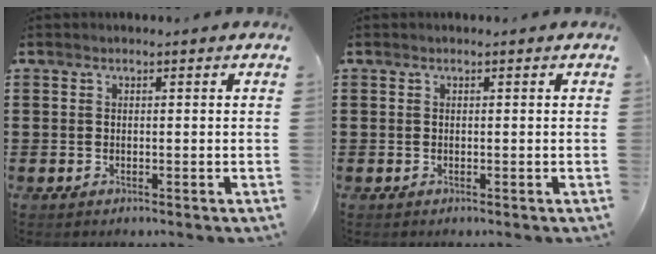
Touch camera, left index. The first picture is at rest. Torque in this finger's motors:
{"motor_torque": [-0.01, -0.01, 0.00, 0.00]}